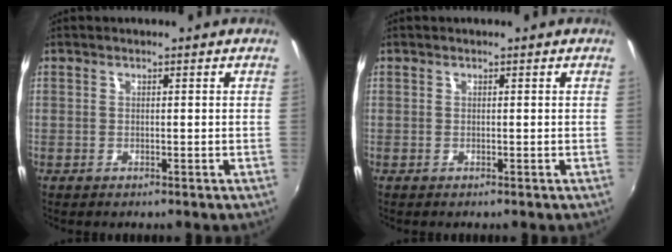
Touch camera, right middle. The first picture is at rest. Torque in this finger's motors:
{"motor_torque": [-0.10, 0.10, 0.00, 0.00]}